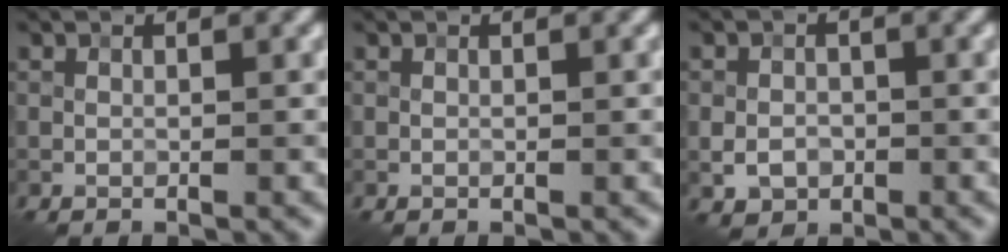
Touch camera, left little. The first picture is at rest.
{"total": 0.0}
{"total": 2.5, "force": [-0.7, 2.0, 1.2], "torque": [-0.024, -0.003, -0.014]}